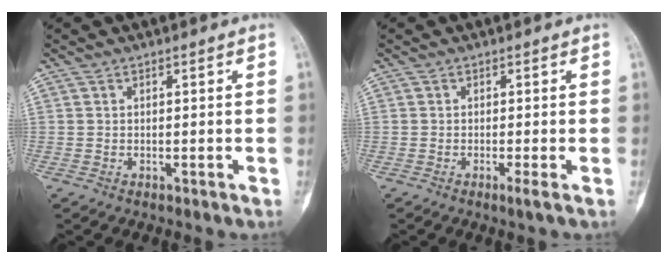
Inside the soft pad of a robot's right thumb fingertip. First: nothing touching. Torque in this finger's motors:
{"motor_torque": [0.23, 0.01, 0.13, -0.20, 0.10]}